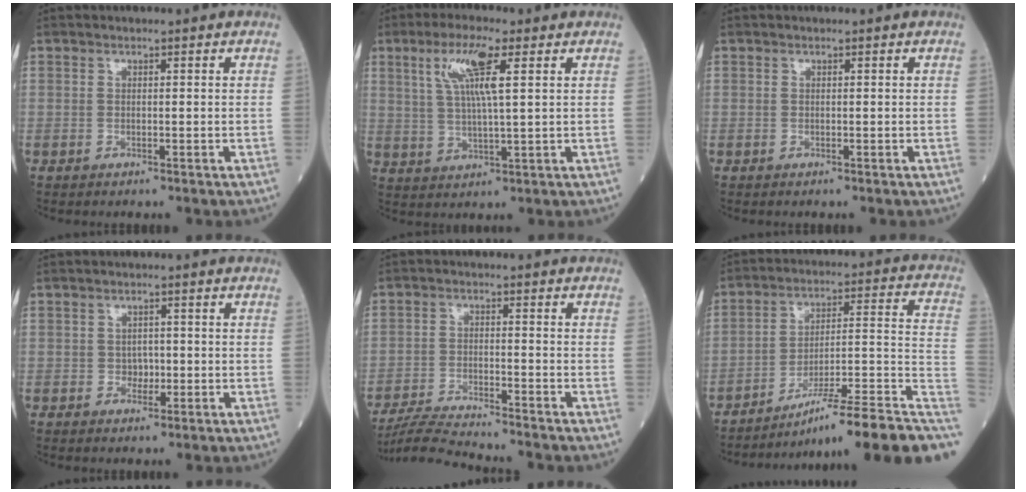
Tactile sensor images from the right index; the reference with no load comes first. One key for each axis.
{"total": 8.3, "fx": 3.3, "fy": 0.7, "fz": 7.6, "tx": -0.153, "ty": 0.008, "tz": 0.062}
{"total": 0.0}
{"total": 1.8, "fx": -0.4, "fy": 1.5, "fz": 1.0, "tx": -0.007, "ty": 0.005, "tz": -0.005}
{"total": 7.5, "fx": -7.2, "fy": -1.0, "fz": 1.9, "tx": -0.032, "ty": -0.019, "tz": -0.129}
{"total": 19.9, "fx": -14.0, "fy": 0.2, "fz": 14.2, "tx": -0.136, "ty": 0.029, "tz": -0.218}